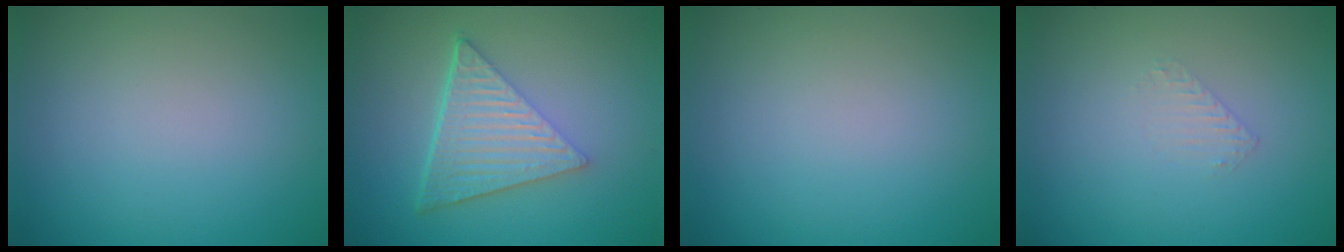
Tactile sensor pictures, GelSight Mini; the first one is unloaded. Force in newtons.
{"total": 6.7, "press": 4.4, "slide": 5.0}
{"total": 0.0}
{"total": 0.6, "press": 0.4, "slide": 0.5}